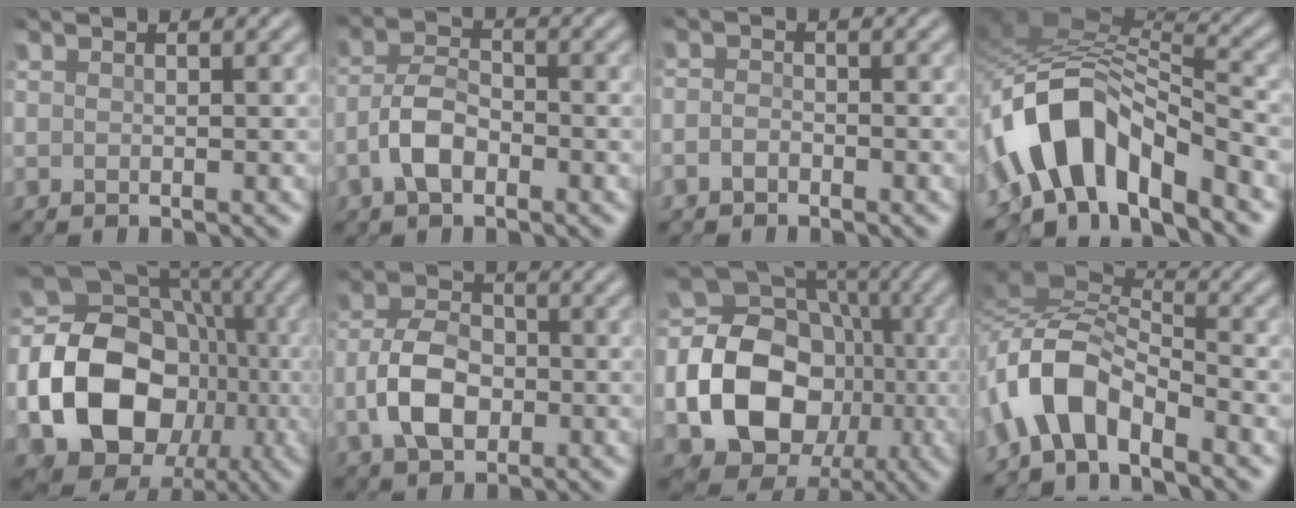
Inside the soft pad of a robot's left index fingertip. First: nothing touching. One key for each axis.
{"total": 3.8, "fx": -1.9, "fy": 1.9, "fz": 2.7, "tx": -0.055, "ty": 0.013, "tz": -0.042}
{"total": 1.1, "fx": -0.8, "fy": 0.6, "fz": 0.4, "tx": -0.008, "ty": 0.007, "tz": -0.021}
{"total": 9.5, "fx": -4.2, "fy": 4.3, "fz": 7.4, "tx": -0.130, "ty": 0.018, "tz": -0.080}
{"total": 21.0, "fx": -3.1, "fy": 17.3, "fz": 11.4, "tx": -0.215, "ty": -0.005, "tz": -0.068}
{"total": 5.6, "fx": -1.4, "fy": 3.6, "fz": 4.0, "tx": -0.086, "ty": 0.009, "tz": -0.029}
{"total": 19.2, "fx": -2.2, "fy": 16.0, "fz": 10.3, "tx": -0.210, "ty": -0.002, "tz": -0.049}
{"total": 6.7, "fx": -3.5, "fy": 3.0, "fz": 4.8, "tx": -0.097, "ty": 0.012, "tz": -0.076}